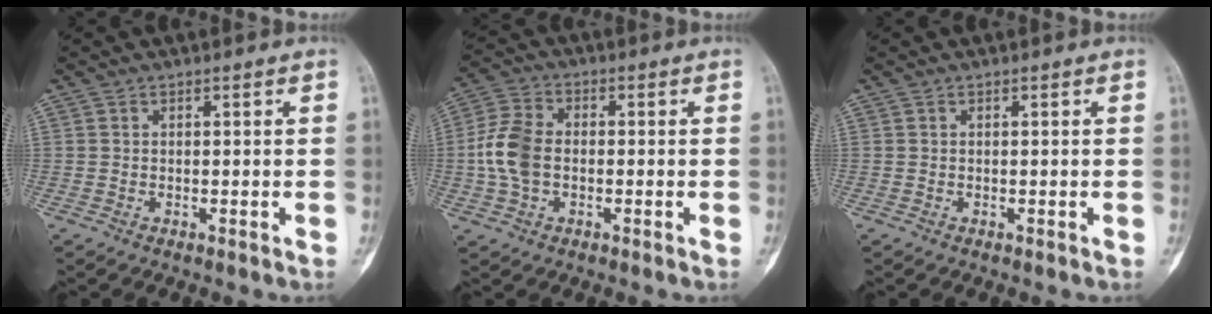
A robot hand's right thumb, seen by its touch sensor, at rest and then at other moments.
{"total": 8.9, "force": [-0.8, 5.9, 6.6], "torque": [-0.135, 0.019, -0.025]}
{"total": 0.0}